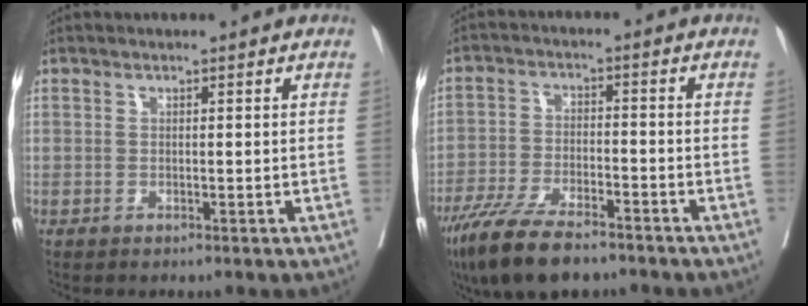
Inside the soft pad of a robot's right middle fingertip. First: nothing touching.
{"total": 12.0, "force": [-9.1, 3.2, 7.2], "torque": [-0.134, -0.025, -0.159]}